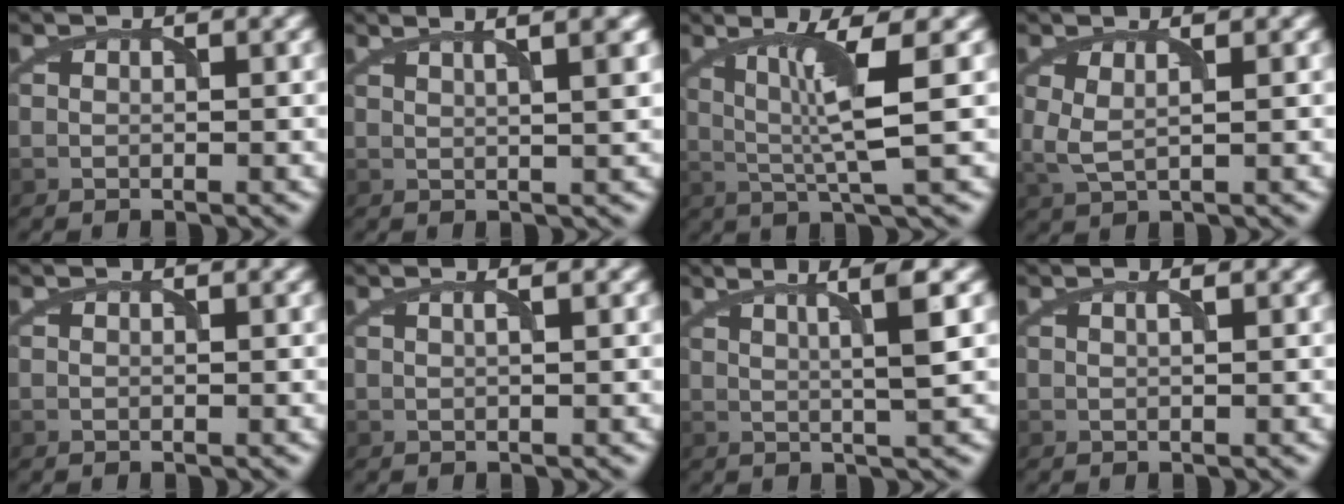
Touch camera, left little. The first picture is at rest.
{"total": 6.3, "force": [3.6, 2.2, 4.7], "torque": [-0.038, 0.040, 0.019]}
{"total": 5.6, "force": [0.8, 0.5, 5.5], "torque": [-0.116, 0.000, 0.020]}
{"total": 2.2, "force": [0.6, 0.7, 2.1], "torque": [-0.050, -0.004, 0.013]}
{"total": 0.0}
{"total": 1.2, "force": [0.5, 0.4, 1.1], "torque": [-0.010, -0.004, 0.000]}
{"total": 4.3, "force": [1.5, 0.5, 4.0], "torque": [-0.060, 0.003, 0.025]}
{"total": 0.8, "force": [0.3, 0.2, 0.6], "torque": [-0.008, -0.001, 0.002]}